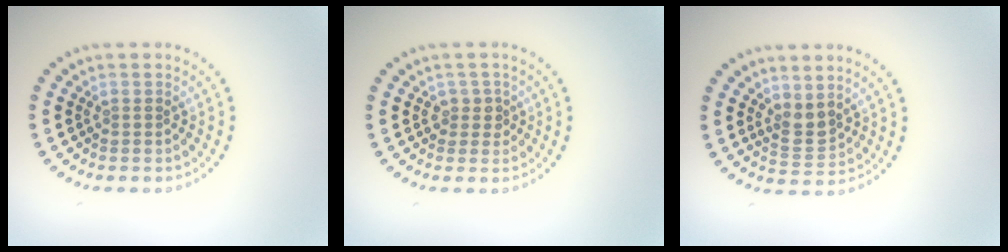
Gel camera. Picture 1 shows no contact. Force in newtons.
{"total": 1.6, "press": 1.3, "slide": 0.9}
{"total": 2.0, "press": 1.7, "slide": 1.1}